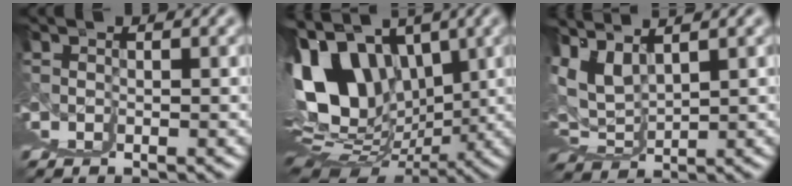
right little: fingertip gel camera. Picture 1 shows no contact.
{"total": 14.4, "force": [4.8, 6.7, 11.8], "torque": [-0.180, 0.008, 0.097]}
{"total": 5.0, "force": [4.4, -2.3, 0.9], "torque": [-0.032, 0.006, 0.096]}